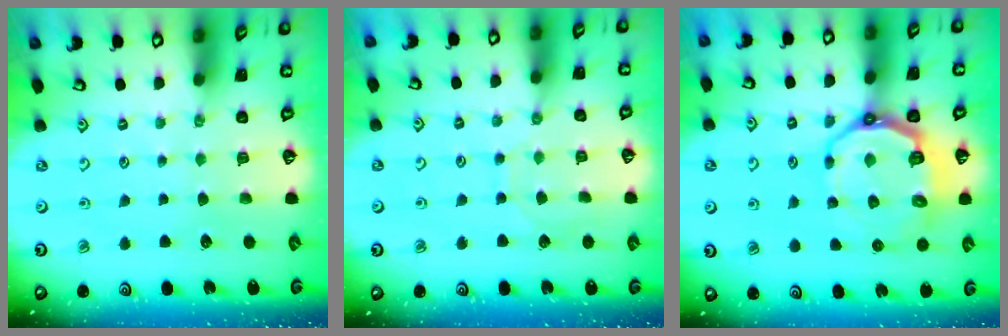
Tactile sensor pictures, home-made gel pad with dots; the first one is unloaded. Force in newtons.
{"total": 5.5, "press": 5.5, "slide": 0.3}
{"total": 13.2, "press": 12.6, "slide": 4.2}